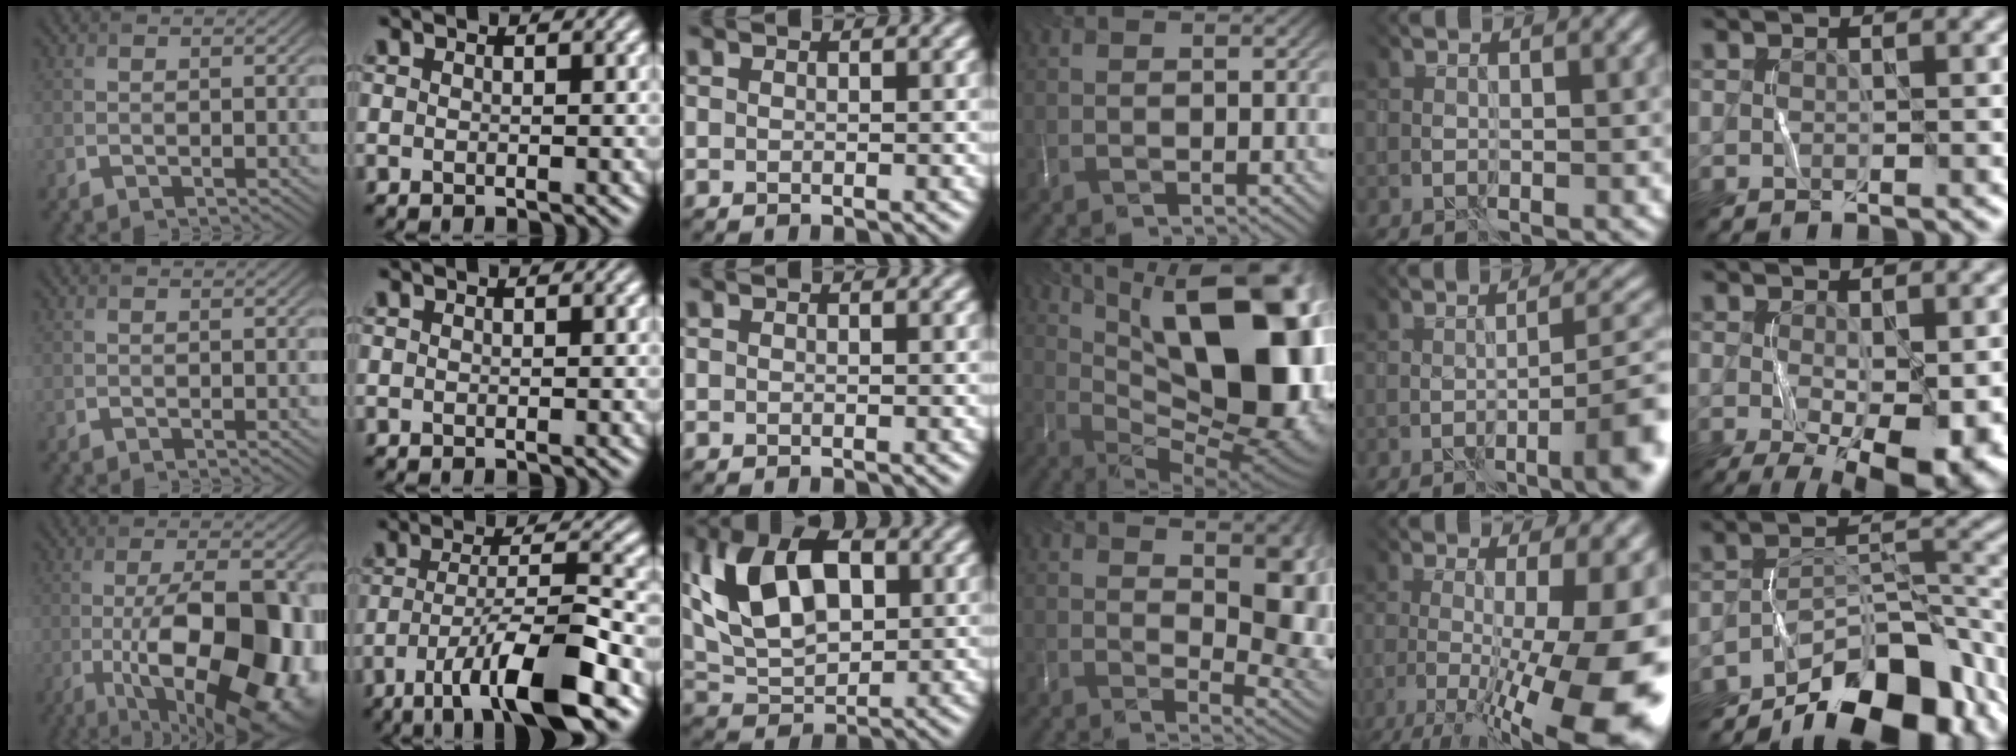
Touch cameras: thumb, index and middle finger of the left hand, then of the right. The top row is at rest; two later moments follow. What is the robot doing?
{"motion": "wrap", "object": "string"}